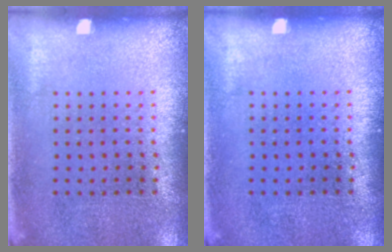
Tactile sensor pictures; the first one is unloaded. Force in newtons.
{"total": 0.0}